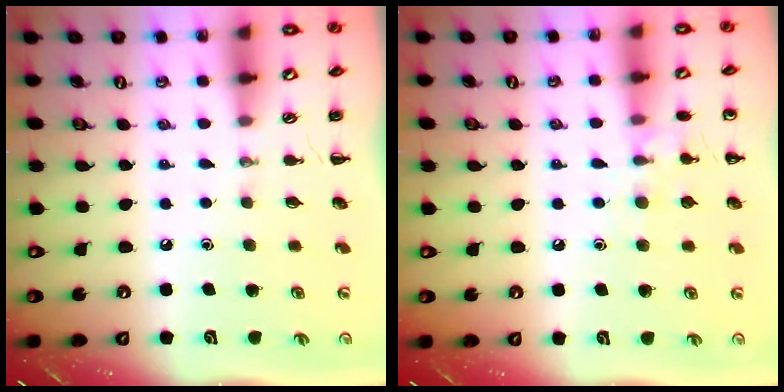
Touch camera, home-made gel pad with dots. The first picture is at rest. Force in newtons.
{"total": 7.7, "press": 7.5, "slide": 1.7}